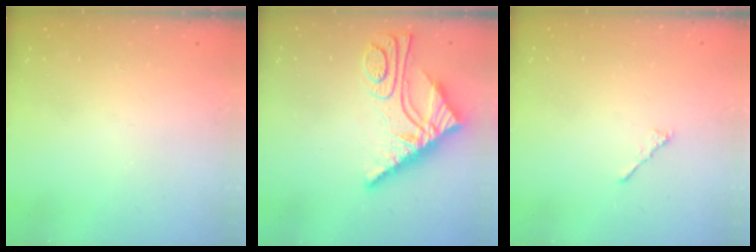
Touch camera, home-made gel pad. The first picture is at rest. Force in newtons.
{"total": 13.2, "press": 13.1, "slide": 1.5}
{"total": 2.3, "press": 2.2, "slide": 0.6}